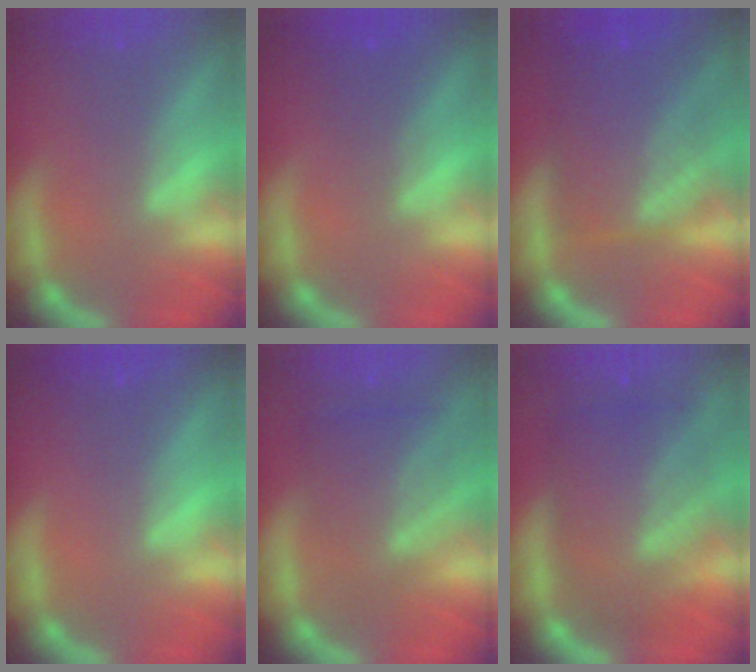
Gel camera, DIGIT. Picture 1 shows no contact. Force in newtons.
{"total": 2.0}
{"total": 9.1}
{"total": 0.0}
{"total": 6.0}
{"total": 9.4}